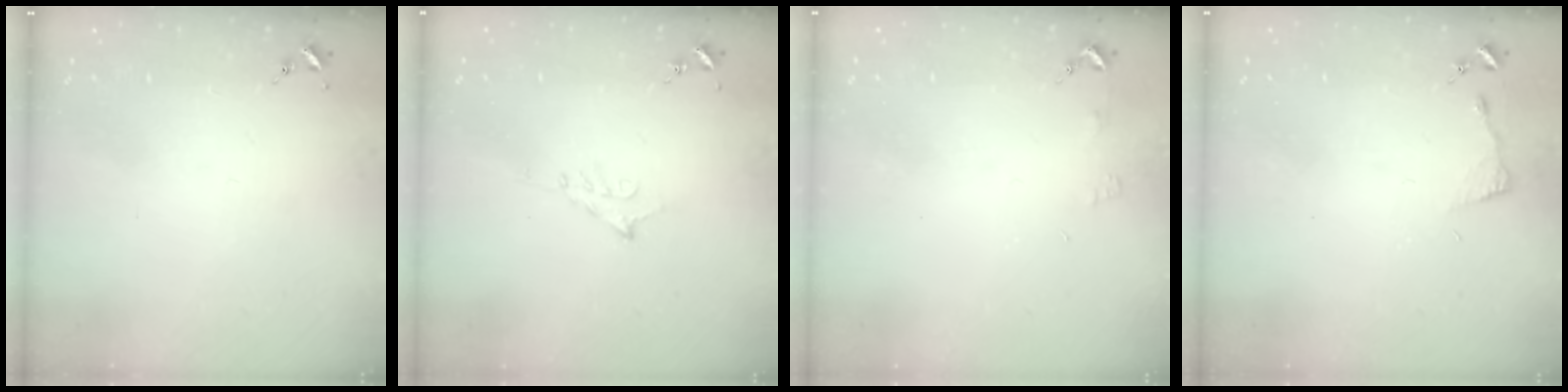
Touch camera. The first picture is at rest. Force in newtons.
{"total": 6.0, "press": 5.9, "slide": 0.7}
{"total": 2.9, "press": 2.9, "slide": 0.2}
{"total": 3.4, "press": 3.4, "slide": 0.4}